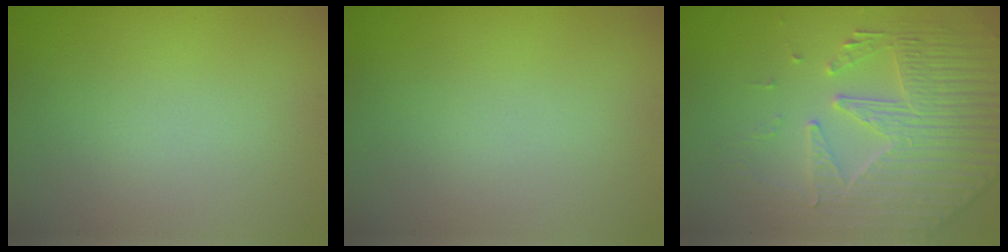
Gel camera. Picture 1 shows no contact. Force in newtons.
{"total": 0.0}
{"total": 4.9, "press": 4.7, "slide": 1.5}